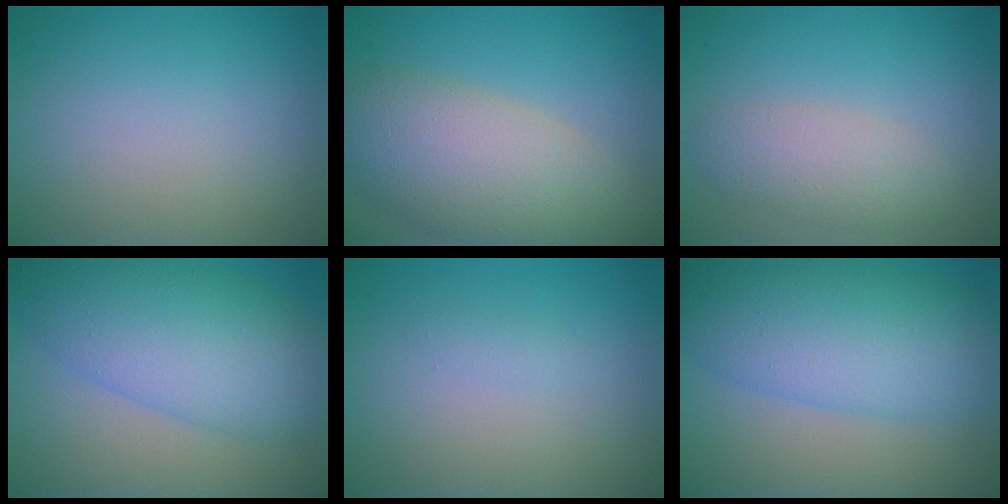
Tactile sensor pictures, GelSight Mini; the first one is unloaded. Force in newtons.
{"total": 9.1, "press": 9.1, "slide": 0.5}
{"total": 3.2, "press": 3.2, "slide": 0.2}
{"total": 9.6, "press": 9.6, "slide": 0.3}
{"total": 0.6, "press": 0.6, "slide": 0.0}
{"total": 9.7, "press": 9.7, "slide": 0.1}